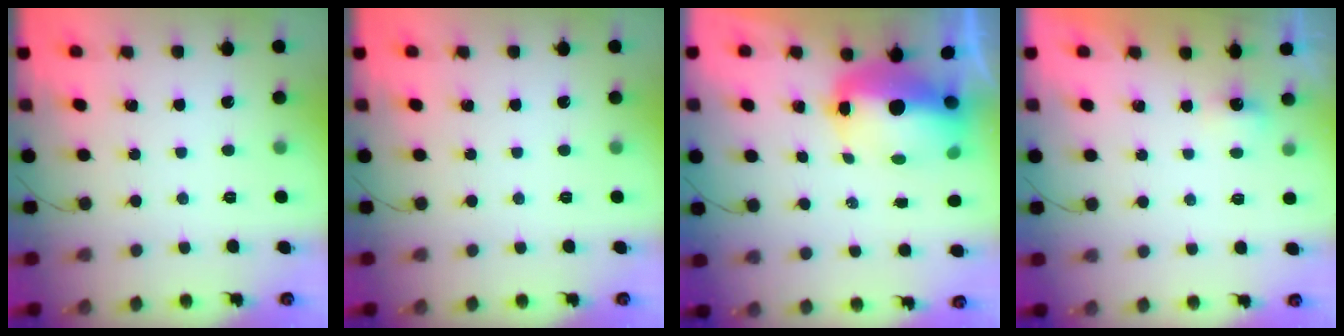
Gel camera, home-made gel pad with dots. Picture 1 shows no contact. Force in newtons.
{"total": 0.0}
{"total": 11.4, "press": 11.1, "slide": 2.3}
{"total": 2.2, "press": 2.2, "slide": 0.5}